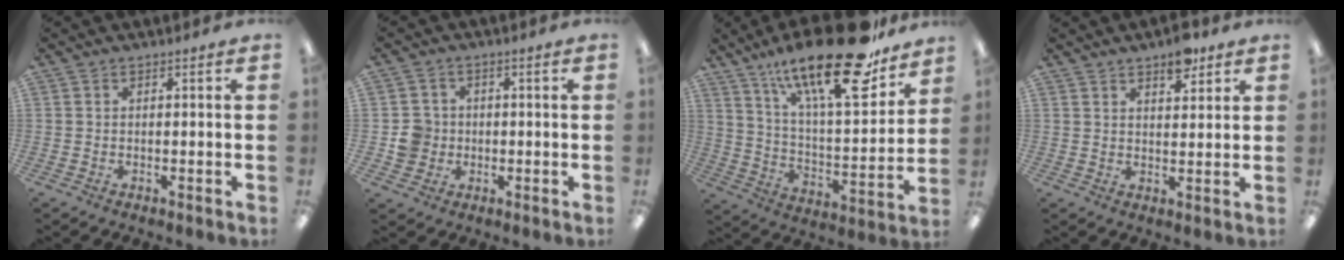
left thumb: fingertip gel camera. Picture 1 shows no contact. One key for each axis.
{"total": 5.7, "fx": -0.6, "fy": 5.5, "fz": 1.3, "tx": -0.014, "ty": 0.012, "tz": -0.009}
{"total": 26.3, "fx": 17.7, "fy": 7.8, "fz": 17.8, "tx": -0.272, "ty": -0.108, "tz": 0.287}
{"total": 6.0, "fx": 4.6, "fy": 2.5, "fz": 3.0, "tx": -0.028, "ty": -0.025, "tz": 0.076}